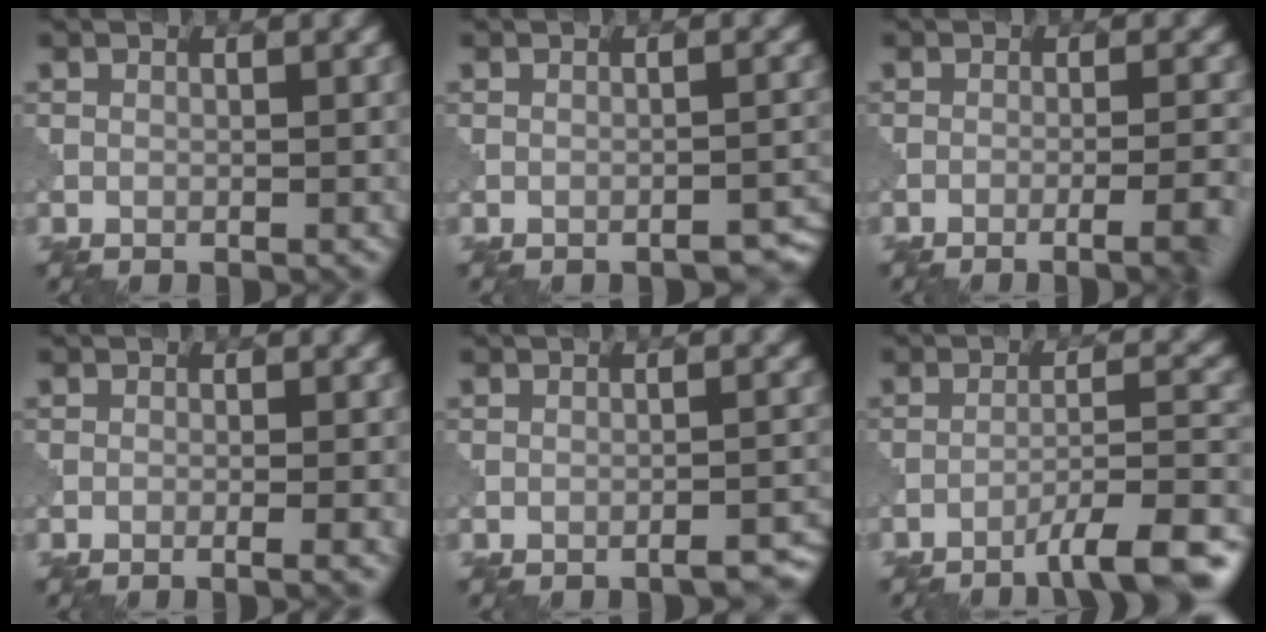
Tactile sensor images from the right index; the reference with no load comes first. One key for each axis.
{"total": 2.1, "fx": -1.8, "fy": 0.5, "fz": 1.0, "tx": -0.009, "ty": 0.006, "tz": -0.024}
{"total": 5.3, "fx": -2.8, "fy": 1.5, "fz": 4.3, "tx": -0.039, "ty": 0.013, "tz": -0.038}
{"total": 2.1, "fx": -0.6, "fy": 0.6, "fz": 1.9, "tx": -0.017, "ty": 0.003, "tz": -0.015}
{"total": 2.6, "fx": -2.0, "fy": 0.5, "fz": 1.5, "tx": -0.015, "ty": 0.007, "tz": -0.031}
{"total": 7.8, "fx": -5.6, "fy": 1.1, "fz": 5.3, "tx": -0.069, "ty": 0.015, "tz": -0.085}